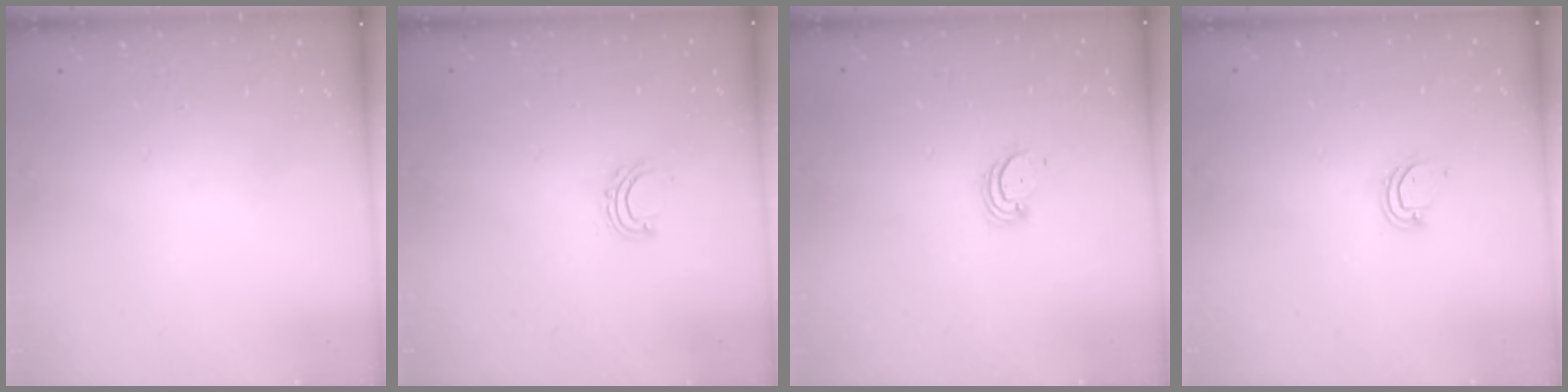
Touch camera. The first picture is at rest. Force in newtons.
{"total": 5.4, "press": 5.3, "slide": 0.7}
{"total": 2.2, "press": 2.2, "slide": 0.3}
{"total": 3.1, "press": 3.1, "slide": 0.2}